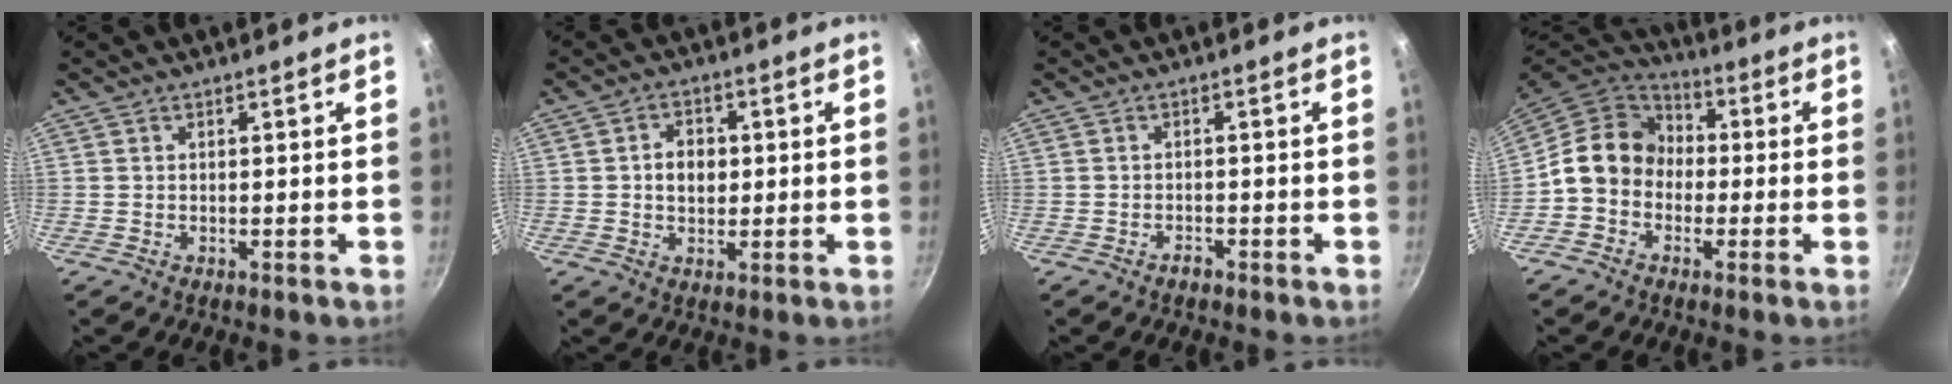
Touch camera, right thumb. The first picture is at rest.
{"total": 5.1, "force": [0.3, 3.9, 3.2], "torque": [-0.030, 0.006, 0.002]}
{"total": 1.4, "force": [-1.1, 0.6, 0.5], "torque": [-0.005, 0.015, -0.017]}
{"total": 12.2, "force": [-0.9, 10.4, 6.3], "torque": [-0.073, 0.037, -0.039]}